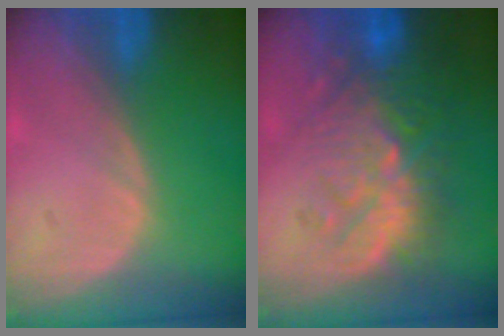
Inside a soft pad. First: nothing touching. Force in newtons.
{"total": 9.4, "press": 9.2, "slide": 1.9}